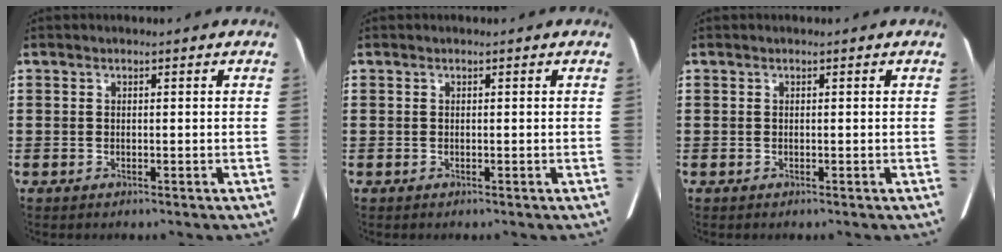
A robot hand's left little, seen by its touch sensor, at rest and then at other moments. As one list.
[{"total": 0.0}, {"total": 0.0}]